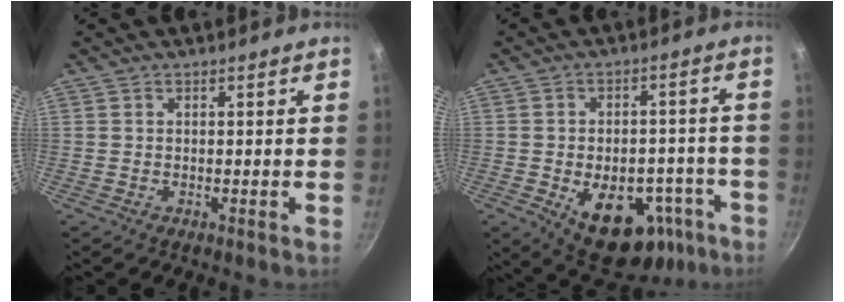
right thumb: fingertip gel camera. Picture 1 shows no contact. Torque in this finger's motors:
{"motor_torque": [0.21, 0.84, 0.67, 0.52, 0.33]}